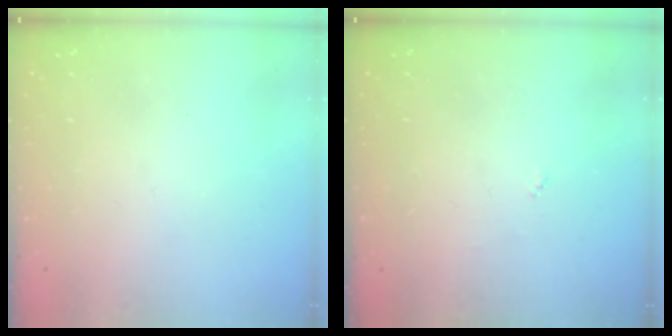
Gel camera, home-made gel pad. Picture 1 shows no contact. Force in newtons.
{"total": 2.7, "press": 2.7, "slide": 0.4}